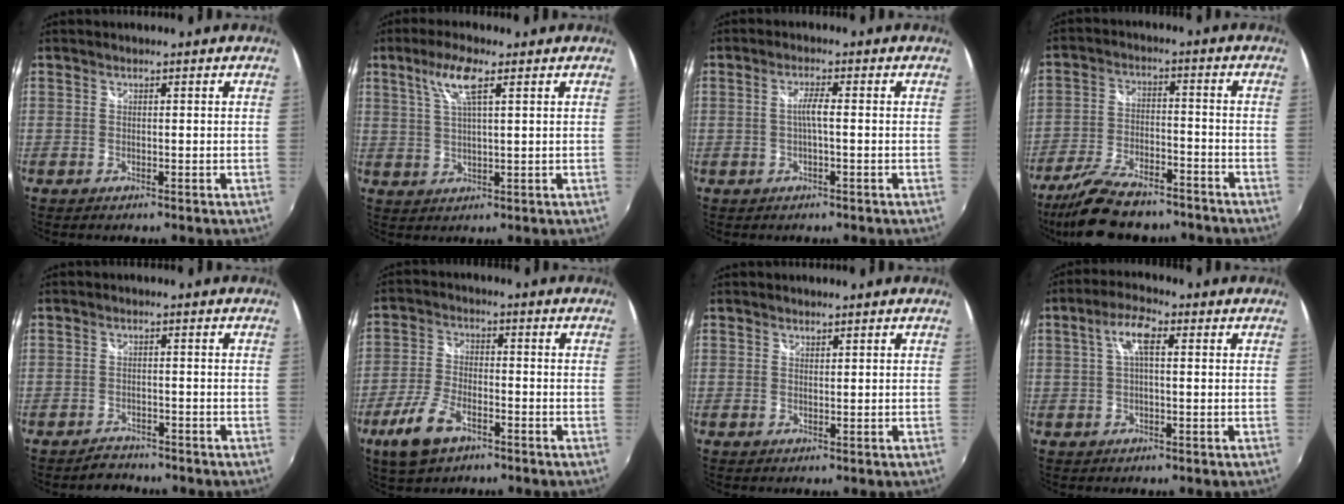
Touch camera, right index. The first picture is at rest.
{"total": 6.2, "force": [3.0, 1.1, 5.3], "torque": [-0.105, 0.005, 0.059]}
{"total": 2.4, "force": [-0.4, 0.0, 2.4], "torque": [-0.046, 0.003, -0.008]}
{"total": 15.8, "force": [-13.0, 5.3, 7.4], "torque": [-0.159, -0.018, -0.211]}
{"total": 2.9, "force": [-2.6, 1.4, 0.1], "torque": [-0.012, 0.002, -0.042]}
{"total": 8.0, "force": [-4.7, 3.9, 5.2], "torque": [-0.124, -0.006, -0.088]}
{"total": 0.6, "force": [0.6, 0.2, 0.0], "torque": [0.001, 0.001, 0.011]}
{"total": 5.4, "force": [1.3, 1.7, 5.0], "torque": [-0.096, 0.014, 0.023]}